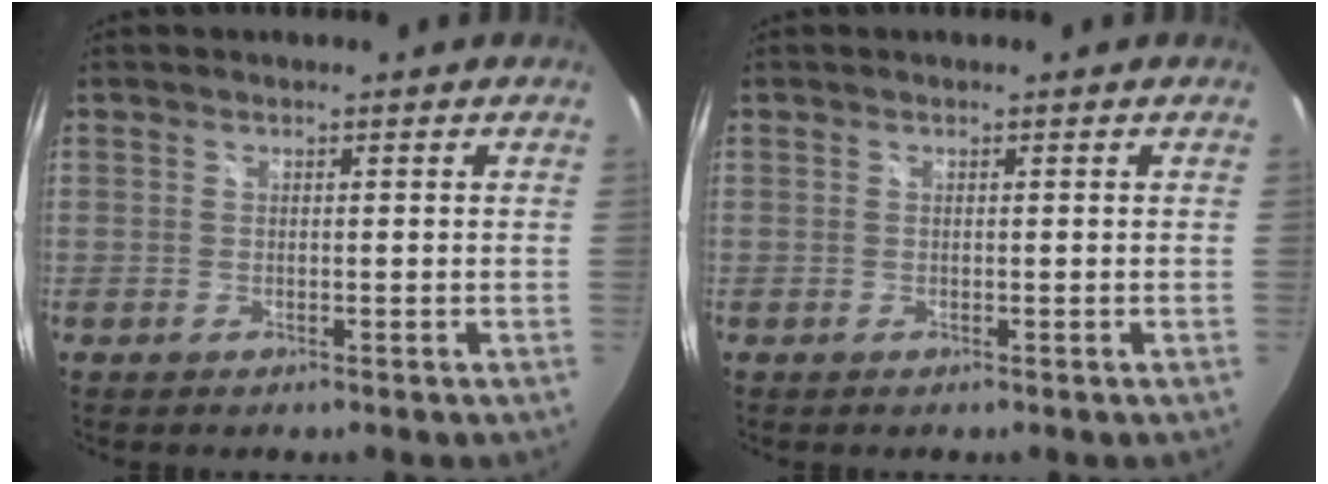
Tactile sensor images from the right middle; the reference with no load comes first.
{"total": 0.0}